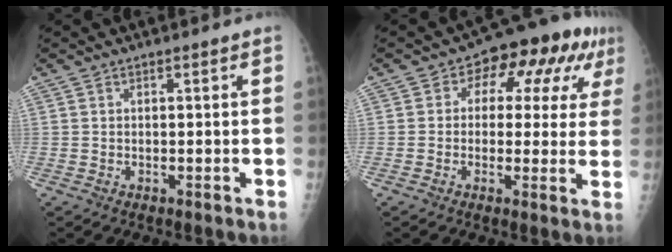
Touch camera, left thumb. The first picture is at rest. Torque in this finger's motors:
{"motor_torque": [0.02, 0.36, 0.14, 0.05, 0.08]}